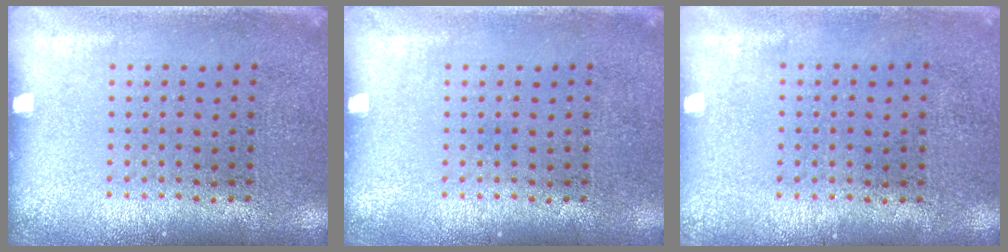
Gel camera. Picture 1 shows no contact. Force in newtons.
{"total": 0.0}
{"total": 0.0}